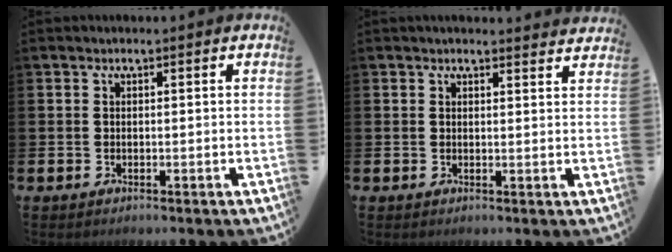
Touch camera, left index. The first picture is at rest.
{"total": 1.9, "force": [1.9, 0.0, 0.0], "torque": [0.006, -0.013, 0.032]}